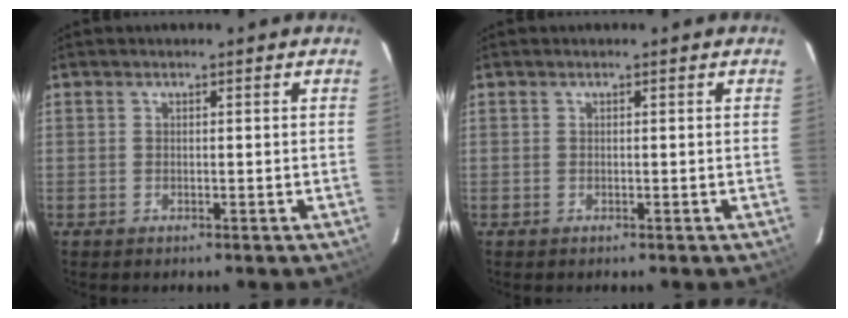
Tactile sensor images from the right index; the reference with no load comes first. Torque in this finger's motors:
{"motor_torque": [0.00, 0.00, 0.01, 0.00]}